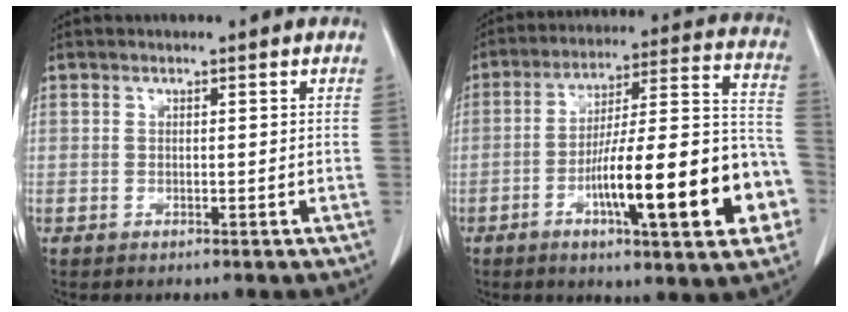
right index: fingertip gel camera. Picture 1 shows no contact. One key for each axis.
{"total": 21.6, "fx": -7.4, "fy": 3.4, "fz": 20.0, "tx": -0.258, "ty": 0.020, "tz": -0.105}